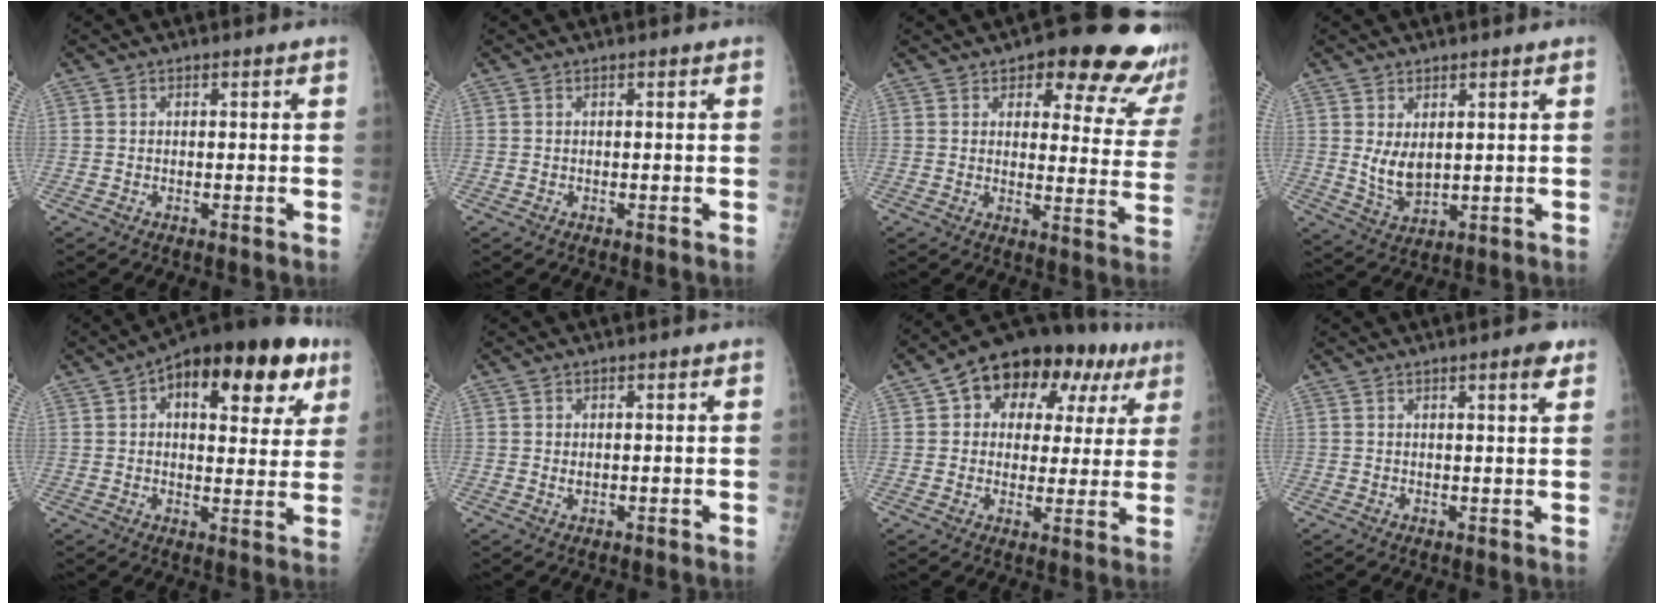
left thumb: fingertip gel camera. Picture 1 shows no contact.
{"total": 0.0}
{"total": 17.2, "force": [13.0, 6.4, 9.4], "torque": [-0.054, -0.067, 0.139]}
{"total": 5.4, "force": [1.3, 3.1, 4.2], "torque": [-0.065, -0.019, 0.037]}
{"total": 20.8, "force": [9.0, 10.1, 15.9], "torque": [-0.192, 0.005, 0.121]}
{"total": 1.1, "force": [0.2, 0.7, 0.8], "torque": [-0.012, 0.001, 0.008]}
{"total": 19.1, "force": [8.1, 12.2, 12.2], "torque": [-0.124, 0.018, 0.111]}
{"total": 3.3, "force": [2.1, 0.5, 2.5], "torque": [-0.029, -0.010, 0.026]}